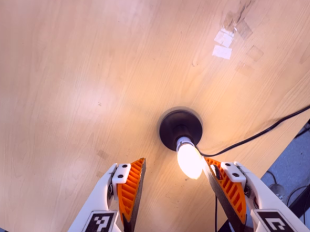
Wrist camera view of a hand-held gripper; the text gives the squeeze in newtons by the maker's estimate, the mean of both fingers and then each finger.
{"total": 0.0}